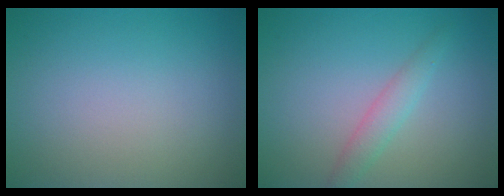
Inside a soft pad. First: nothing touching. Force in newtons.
{"total": 1.9, "press": 1.9, "slide": 0.1}